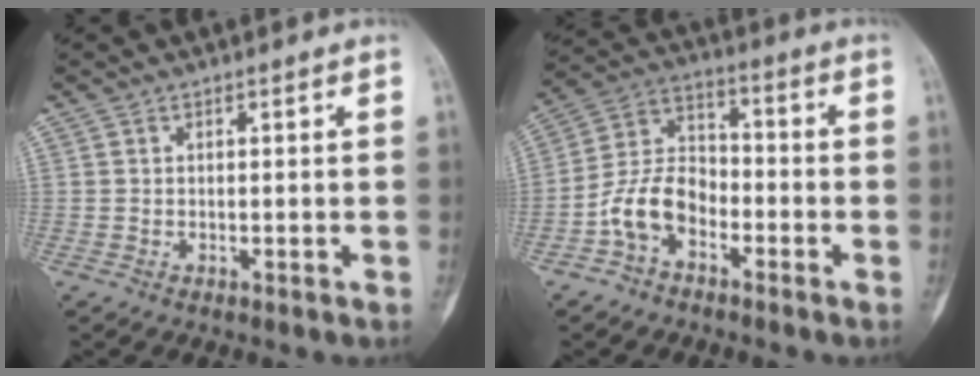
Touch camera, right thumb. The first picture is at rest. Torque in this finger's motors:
{"motor_torque": [1.03, 1.03, 0.97, -0.98, 0.06]}